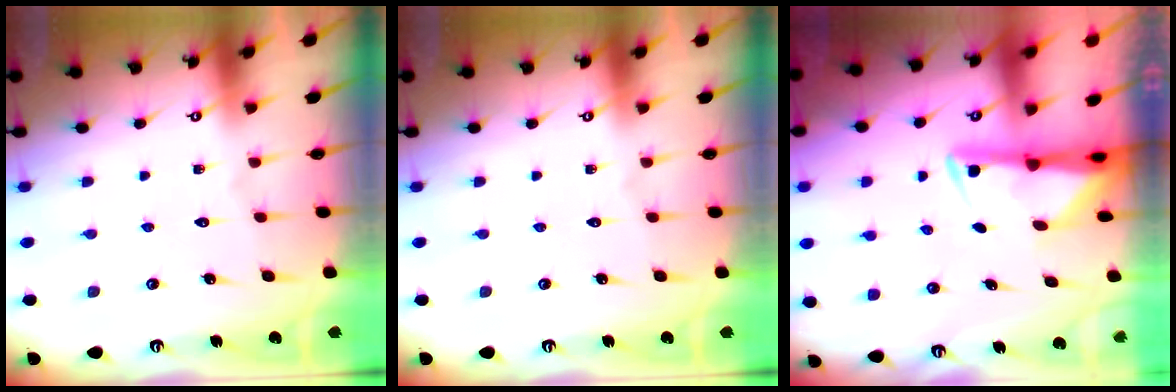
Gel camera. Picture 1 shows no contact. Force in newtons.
{"total": 0.0}
{"total": 2.9, "press": 2.8, "slide": 0.7}